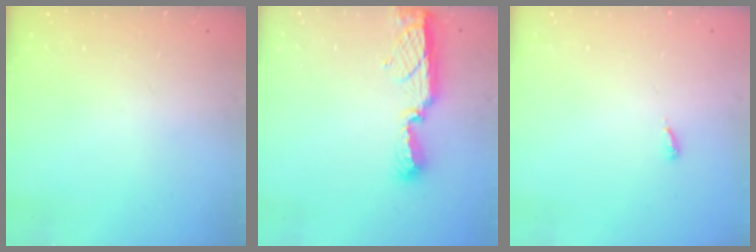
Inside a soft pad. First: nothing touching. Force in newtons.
{"total": 11.4, "press": 10.2, "slide": 4.9}
{"total": 2.9, "press": 2.9, "slide": 0.2}